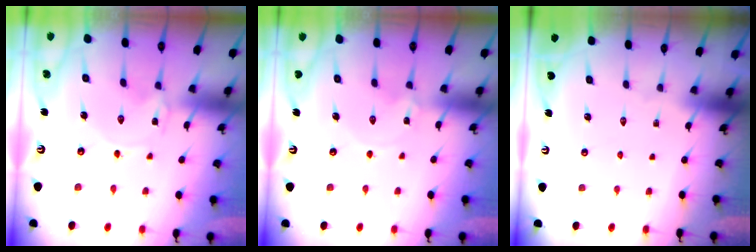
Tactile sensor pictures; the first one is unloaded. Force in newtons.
{"total": 0.0}
{"total": 0.0}